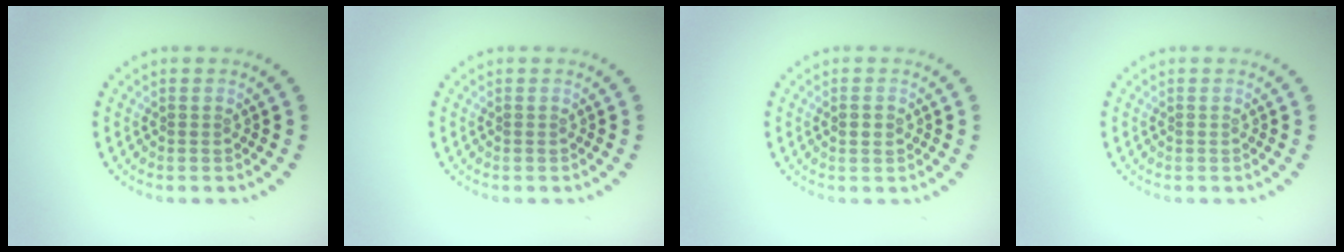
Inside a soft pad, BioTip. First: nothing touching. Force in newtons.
{"total": 0.0}
{"total": 1.2, "press": 1.1, "slide": 0.3}
{"total": 0.0}